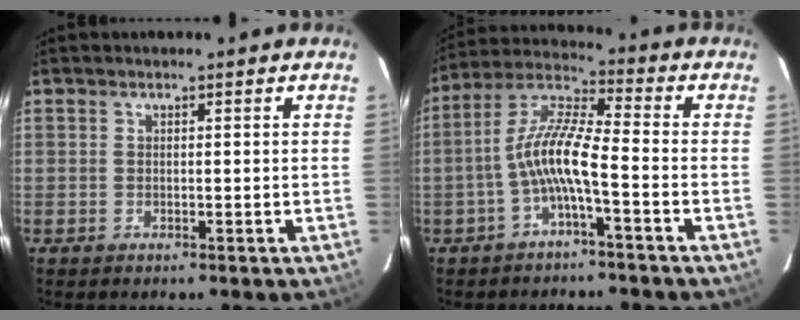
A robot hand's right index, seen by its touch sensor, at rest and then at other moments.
{"total": 8.8, "force": [-3.1, 1.2, 8.1], "torque": [-0.185, 0.017, -0.062]}